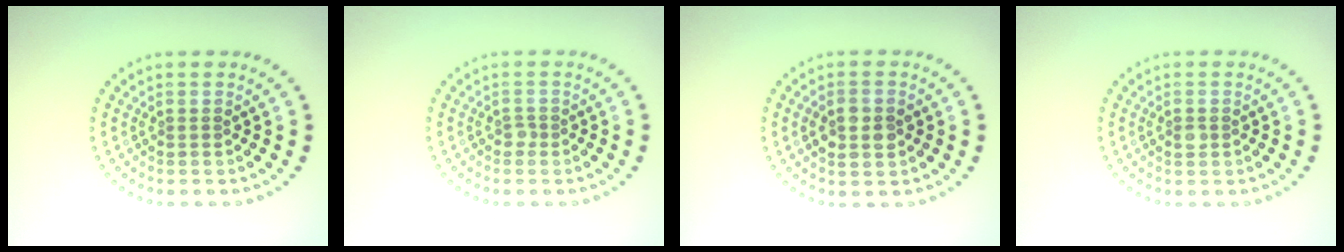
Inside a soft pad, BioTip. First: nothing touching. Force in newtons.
{"total": 0.8, "press": 0.5, "slide": 0.5}
{"total": 2.9, "press": 2.9, "slide": 0.1}
{"total": 1.0, "press": 1.0, "slide": 0.1}